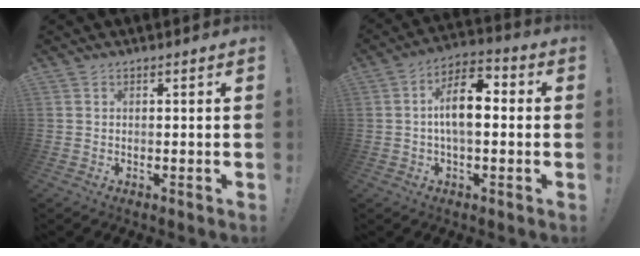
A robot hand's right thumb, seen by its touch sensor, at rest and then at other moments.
{"total": 11.5, "force": [0.4, 5.8, 9.9], "torque": [-0.162, 0.005, 0.004]}